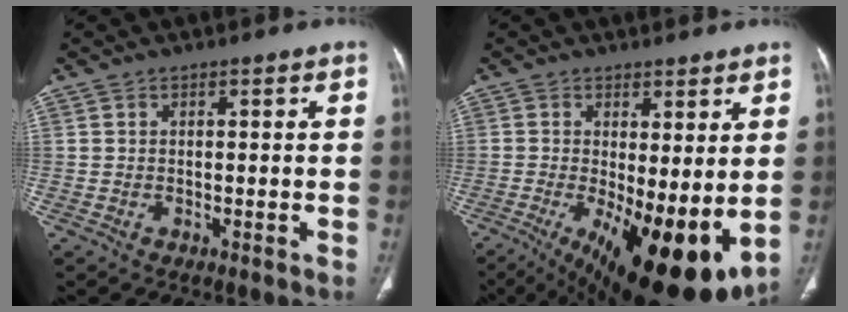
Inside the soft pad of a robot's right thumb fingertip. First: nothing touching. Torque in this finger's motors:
{"motor_torque": [1.34, 3.67, 0.36, -0.09, 0.43]}